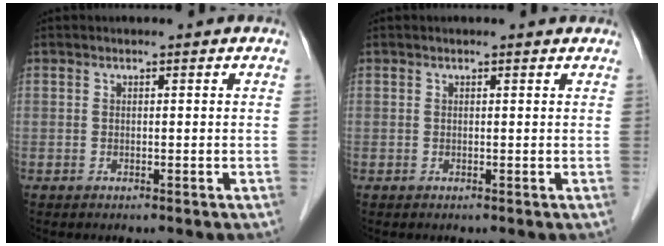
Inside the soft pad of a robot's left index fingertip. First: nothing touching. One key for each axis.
{"total": 0.9, "fx": 0.9, "fy": 0.1, "fz": 0.3, "tx": -0.011, "ty": 0.005, "tz": 0.009}